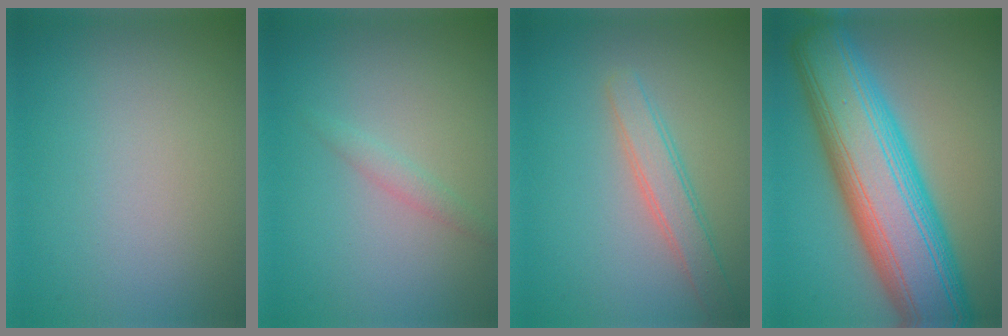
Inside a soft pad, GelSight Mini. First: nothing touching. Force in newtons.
{"total": 1.1, "press": 1.1, "slide": 0.0}
{"total": 2.7, "press": 2.7, "slide": 0.1}
{"total": 13.6, "press": 13.6, "slide": 0.1}